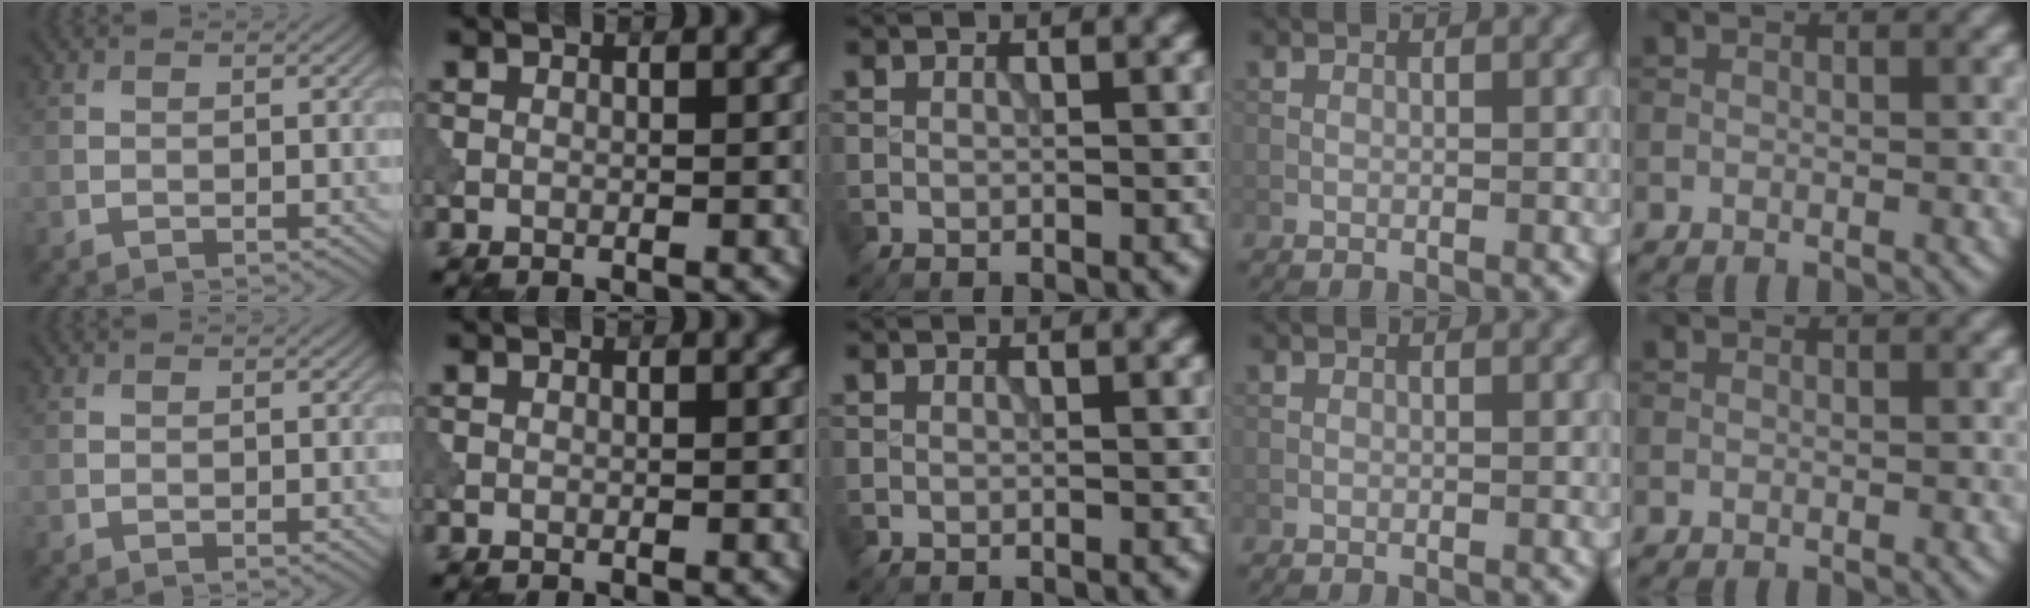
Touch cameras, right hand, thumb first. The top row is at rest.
{}